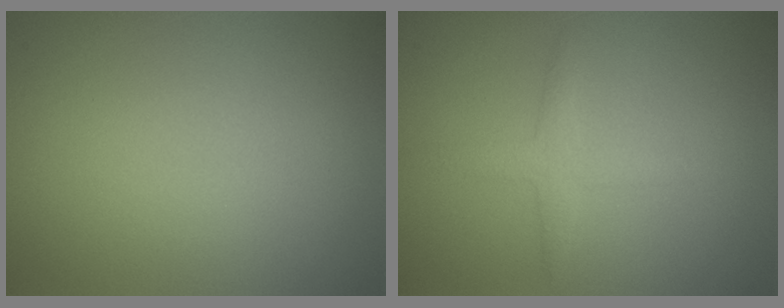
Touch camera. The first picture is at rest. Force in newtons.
{"total": 1.8, "press": 1.8, "slide": 0.1}